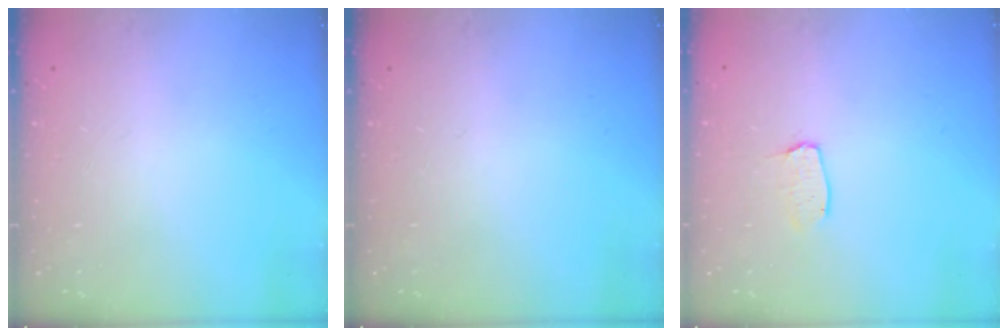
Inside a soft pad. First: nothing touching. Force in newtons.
{"total": 0.0}
{"total": 4.0, "press": 4.0, "slide": 0.3}